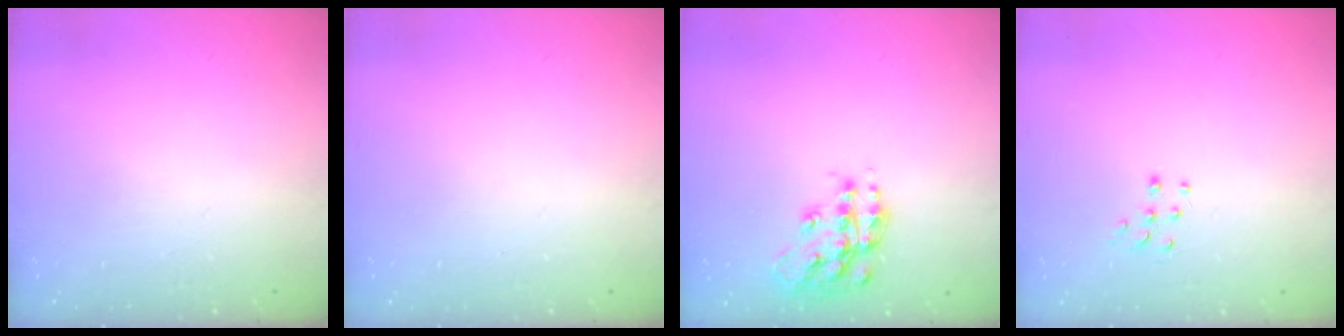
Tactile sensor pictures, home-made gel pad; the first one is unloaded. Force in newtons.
{"total": 0.0}
{"total": 14.6, "press": 14.6, "slide": 0.8}
{"total": 6.4, "press": 6.3, "slide": 0.8}